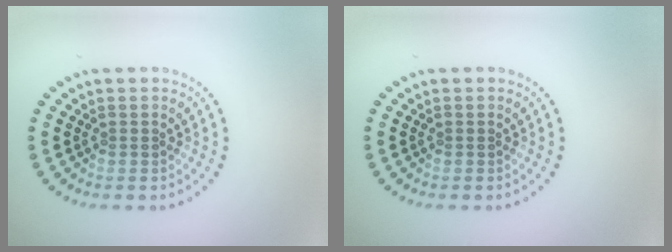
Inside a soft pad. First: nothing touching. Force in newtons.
{"total": 0.0}